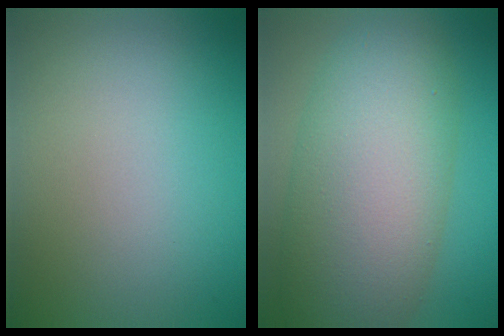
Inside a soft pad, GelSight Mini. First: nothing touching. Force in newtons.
{"total": 11.2, "press": 11.2, "slide": 0.1}